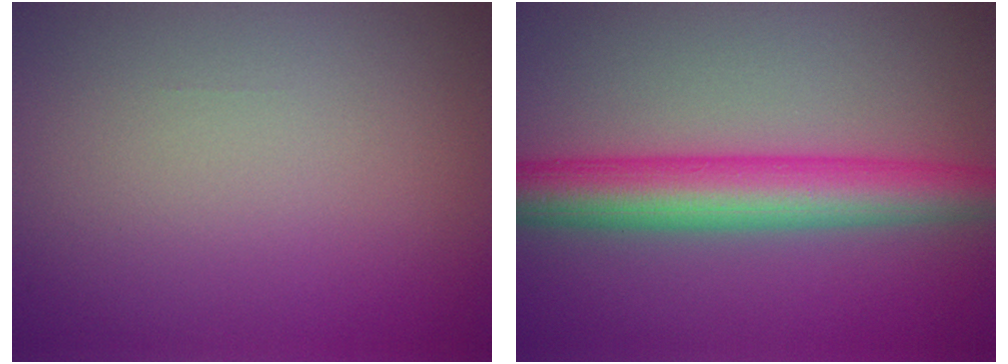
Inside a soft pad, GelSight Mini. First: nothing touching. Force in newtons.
{"total": 6.8, "press": 6.8, "slide": 0.1}